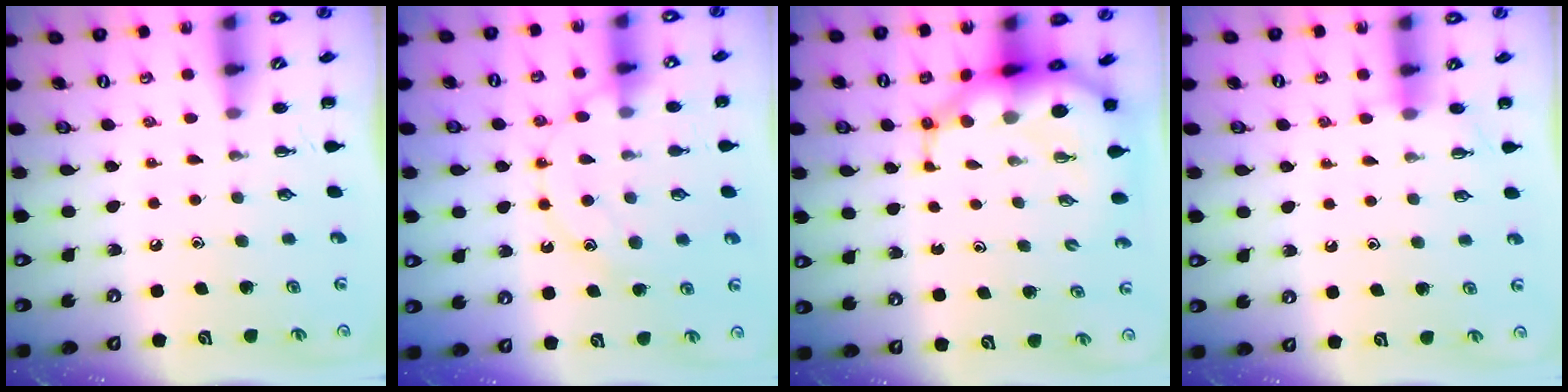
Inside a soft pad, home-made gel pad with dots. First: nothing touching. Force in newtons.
{"total": 14.6, "press": 14.6, "slide": 0.6}
{"total": 8.9, "press": 8.5, "slide": 2.7}
{"total": 4.3, "press": 4.1, "slide": 1.2}